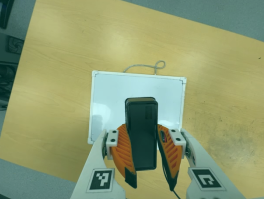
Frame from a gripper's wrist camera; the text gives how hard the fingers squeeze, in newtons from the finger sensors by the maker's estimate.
{"total": 9.0, "left": 8.1, "right": 10.0}